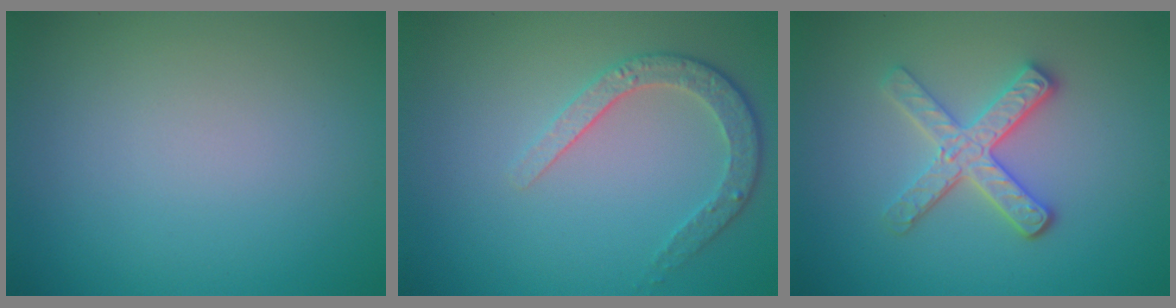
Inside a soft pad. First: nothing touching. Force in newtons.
{"total": 2.9, "press": 2.5, "slide": 1.6}
{"total": 3.6, "press": 3.1, "slide": 1.7}